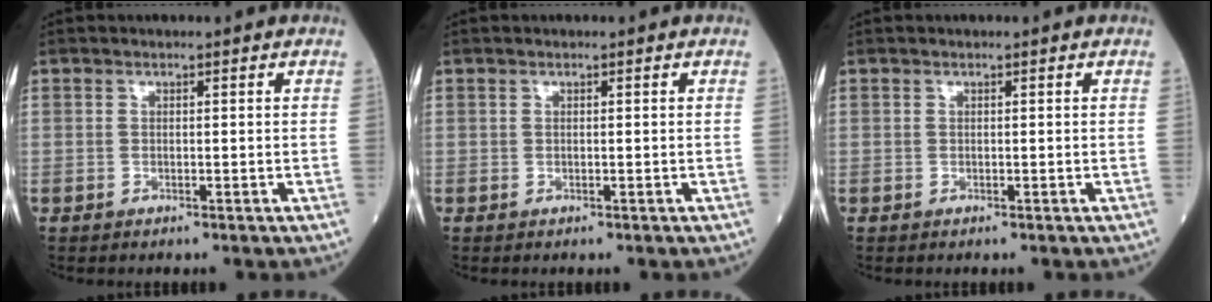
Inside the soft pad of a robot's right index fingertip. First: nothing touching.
{"total": 0.0}
{"total": 0.0}